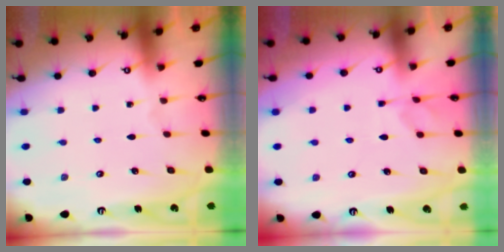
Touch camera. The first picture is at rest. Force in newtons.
{"total": 2.0, "press": 1.6, "slide": 1.2}